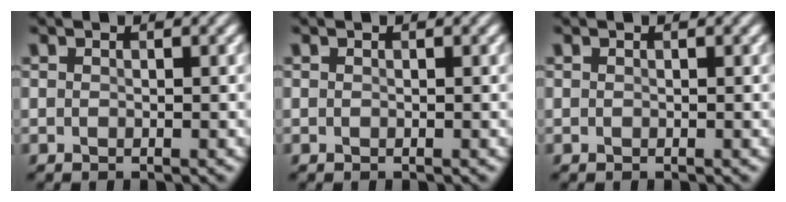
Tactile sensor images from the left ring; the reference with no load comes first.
{"total": 0.0}
{"total": 0.0}